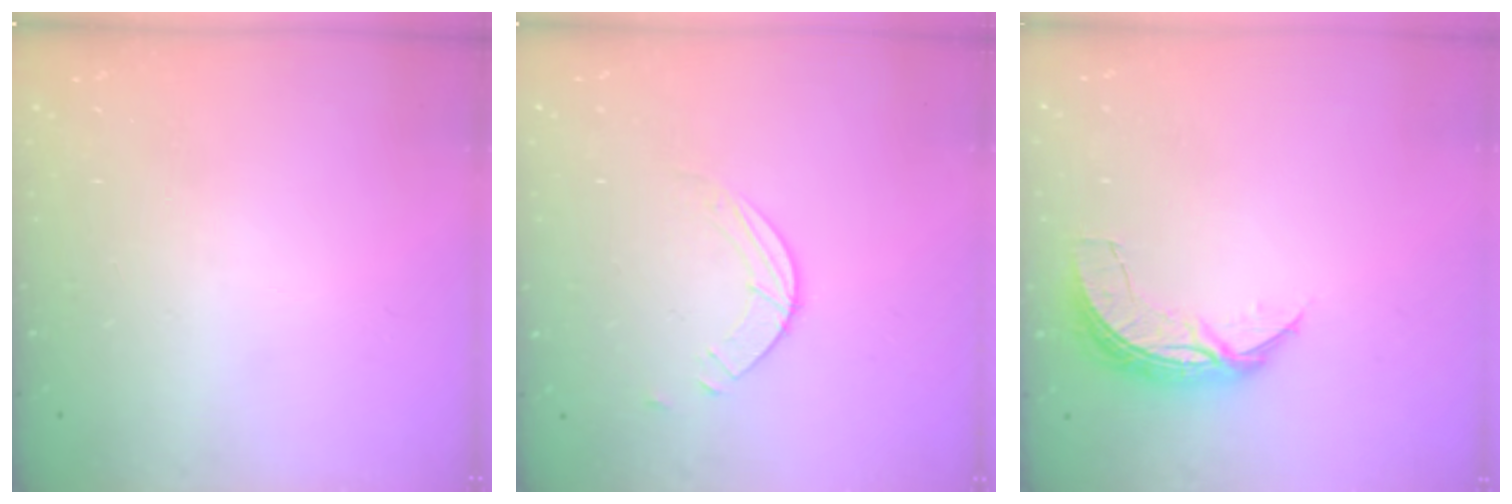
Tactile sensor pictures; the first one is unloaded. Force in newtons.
{"total": 2.6, "press": 2.6, "slide": 0.3}
{"total": 6.9, "press": 6.9, "slide": 0.6}